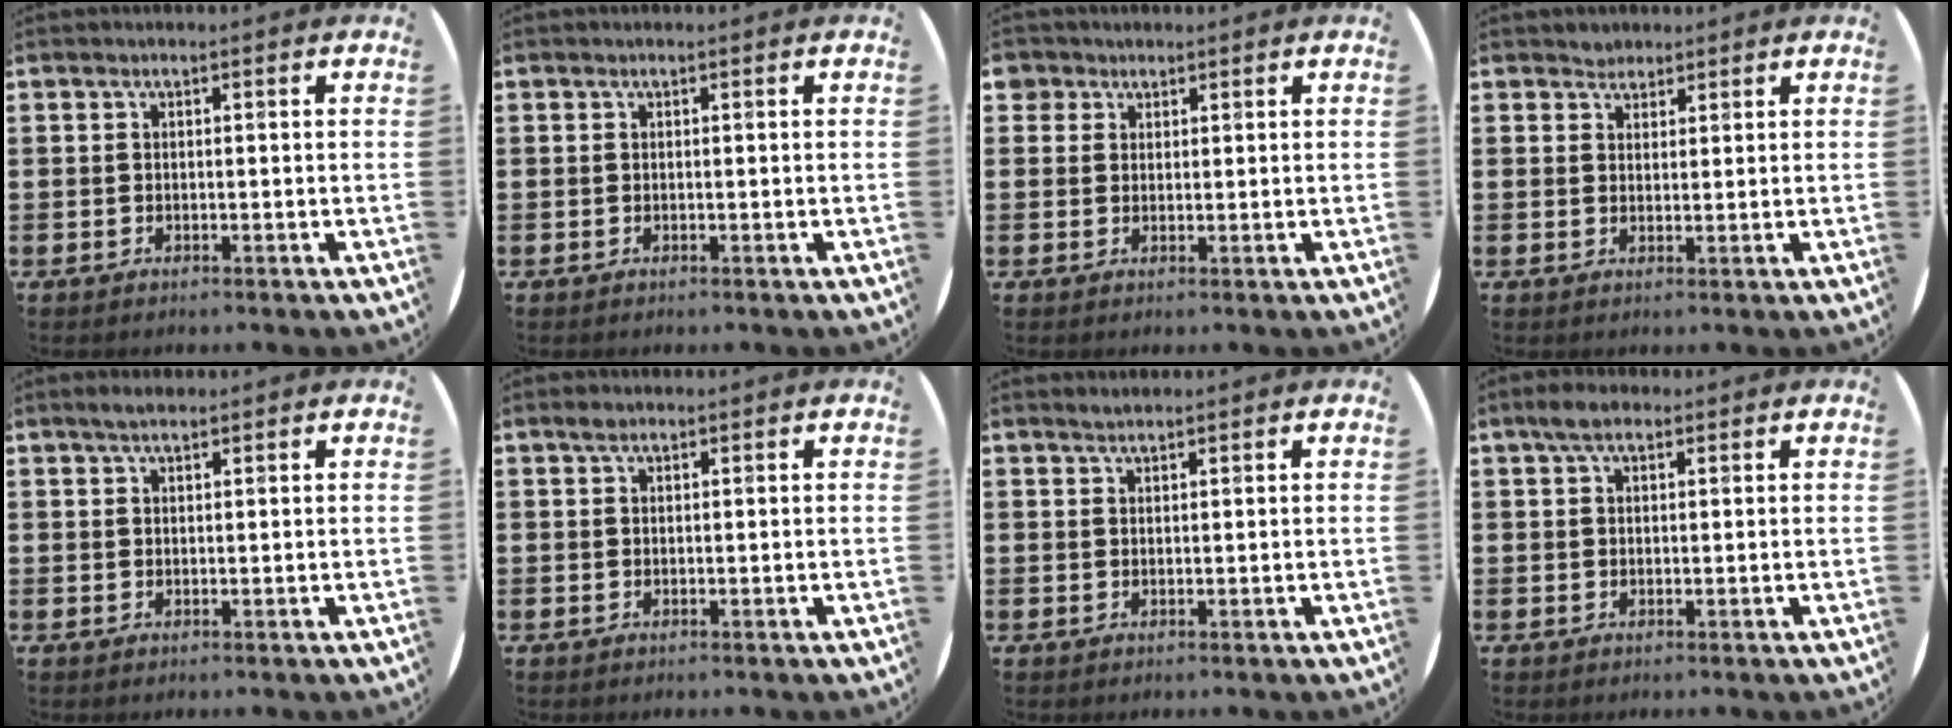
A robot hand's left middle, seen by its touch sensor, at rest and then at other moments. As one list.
[{"total": 0.0}, {"total": 2.1, "force": [1.6, 1.4, 0.0], "torque": [0.003, 0.003, 0.030]}, {"total": 1.7, "force": [1.6, 0.6, -0.2], "torque": [0.008, 0.000, 0.031]}, {"total": 1.7, "force": [1.3, 0.4, 0.9], "torque": [-0.011, 0.001, 0.022]}, {"total": 1.1, "force": [0.8, 0.5, 0.5], "torque": [-0.003, 0.002, 0.012]}, {"total": 1.1, "force": [1.1, 0.1, 0.2], "torque": [-0.005, 0.001, 0.021]}, {"total": 3.1, "force": [2.1, 1.5, 1.8], "torque": [-0.031, 0.006, 0.036]}]